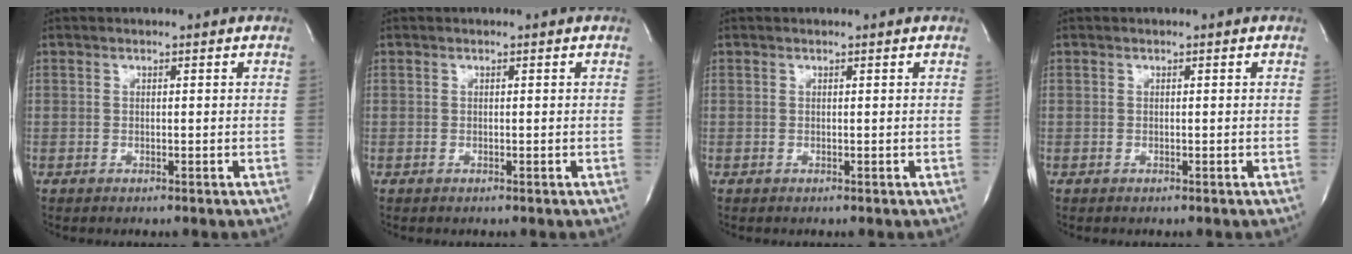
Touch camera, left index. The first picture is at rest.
{"total": 0.0}
{"total": 0.6, "force": [0.6, 0.0, 0.1], "torque": [-0.005, -0.001, 0.005]}
{"total": 0.0}